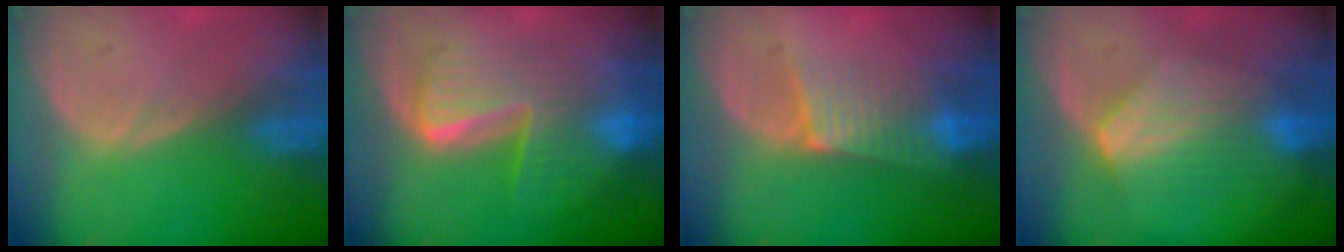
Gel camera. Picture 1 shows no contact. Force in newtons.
{"total": 8.5, "press": 8.4, "slide": 0.9}
{"total": 6.5, "press": 5.8, "slide": 3.1}
{"total": 7.0, "press": 6.5, "slide": 2.4}